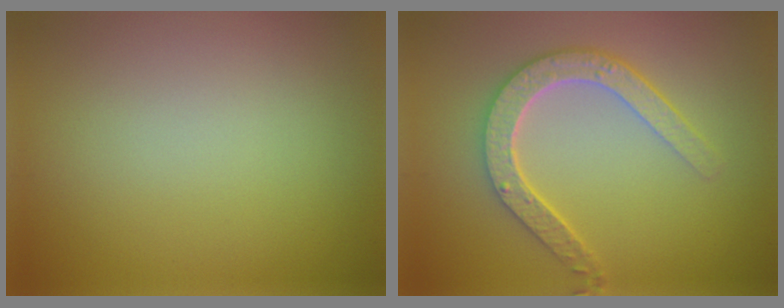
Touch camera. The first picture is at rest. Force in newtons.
{"total": 4.7, "press": 3.7, "slide": 2.9}